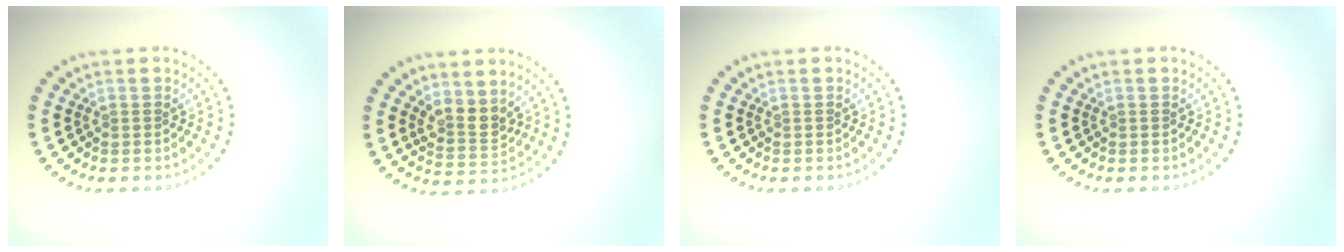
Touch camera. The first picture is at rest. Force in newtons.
{"total": 2.8, "press": 2.4, "slide": 1.3}
{"total": 0.0}
{"total": 0.0}